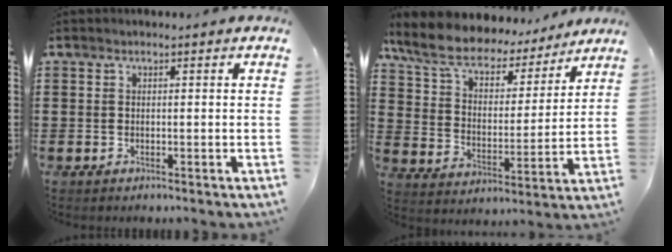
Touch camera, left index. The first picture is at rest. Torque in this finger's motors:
{"motor_torque": [1.13, -1.01, 0.55, 0.21]}